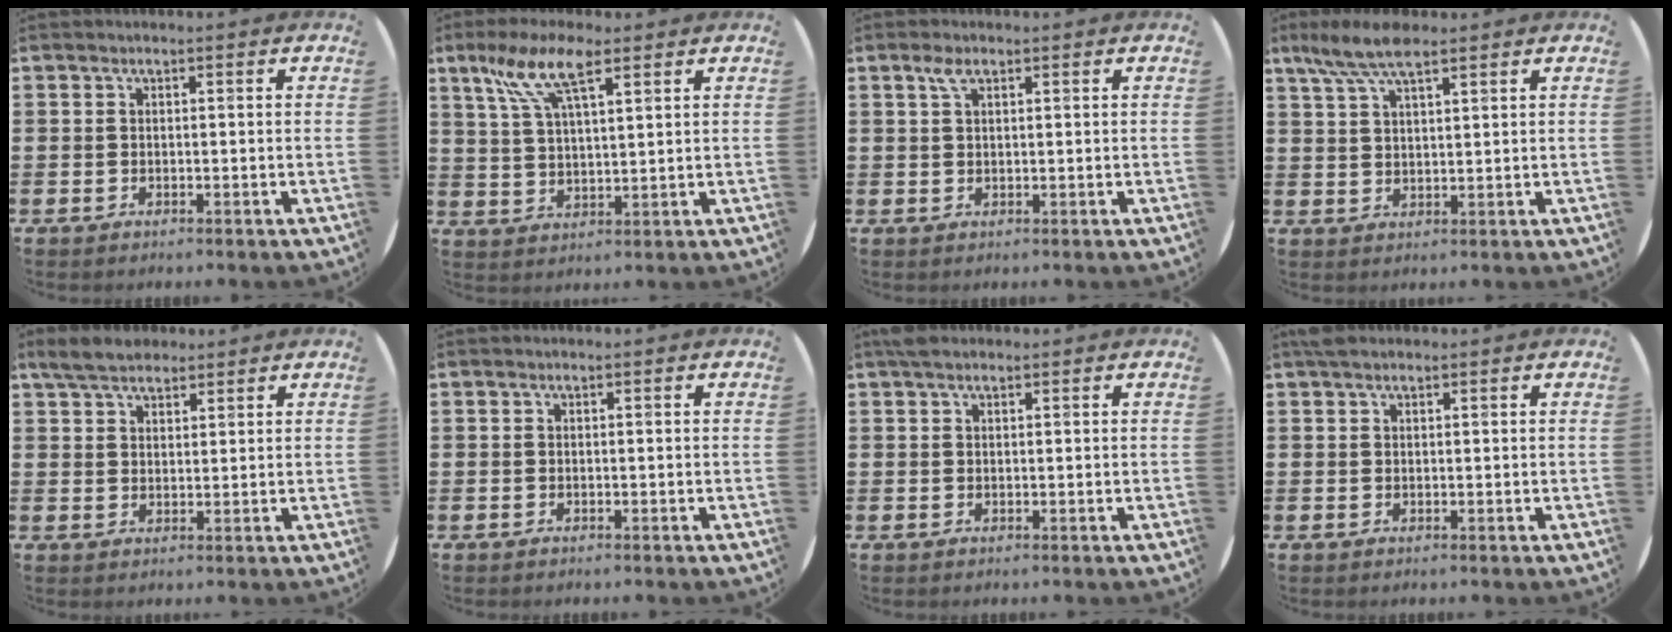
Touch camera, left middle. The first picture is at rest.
{"total": 8.4, "force": [5.4, 2.5, 6.0], "torque": [-0.132, -0.001, 0.096]}
{"total": 2.0, "force": [1.2, 0.8, 1.4], "torque": [-0.032, 0.005, 0.020]}
{"total": 6.6, "force": [4.9, 2.1, 4.0], "torque": [-0.090, 0.000, 0.088]}
{"total": 4.7, "force": [4.1, 1.7, 1.6], "torque": [-0.042, 0.000, 0.078]}
{"total": 0.0}
{"total": 1.5, "force": [1.2, 0.6, 0.6], "torque": [-0.015, 0.004, 0.022]}
{"total": 1.3, "force": [1.1, 0.5, 0.5], "torque": [-0.013, 0.004, 0.021]}